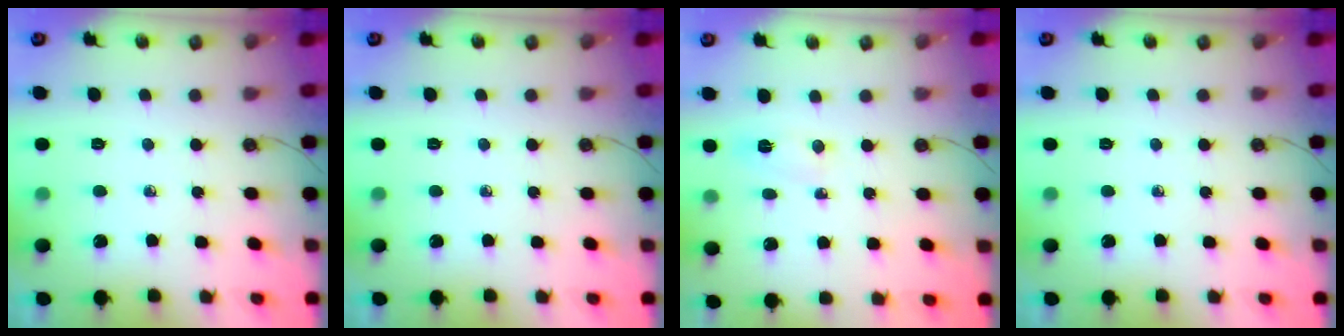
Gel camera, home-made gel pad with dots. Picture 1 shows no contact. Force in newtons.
{"total": 0.0}
{"total": 13.3, "press": 3.3, "slide": 12.8}
{"total": 0.0}